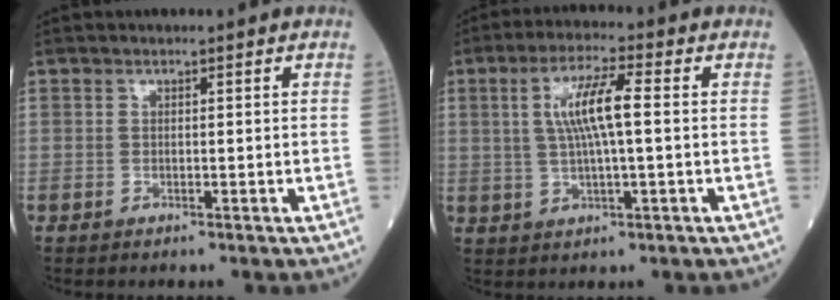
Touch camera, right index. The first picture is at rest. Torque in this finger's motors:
{"motor_torque": [0.27, 0.08, 0.50, 0.16]}